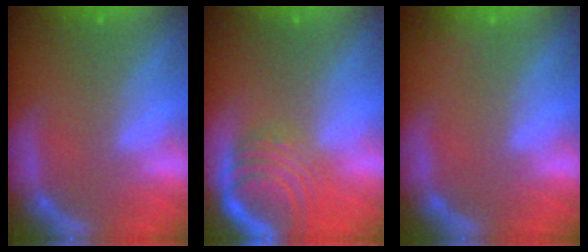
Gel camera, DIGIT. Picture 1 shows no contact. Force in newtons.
{"total": 8.1}
{"total": 1.4}